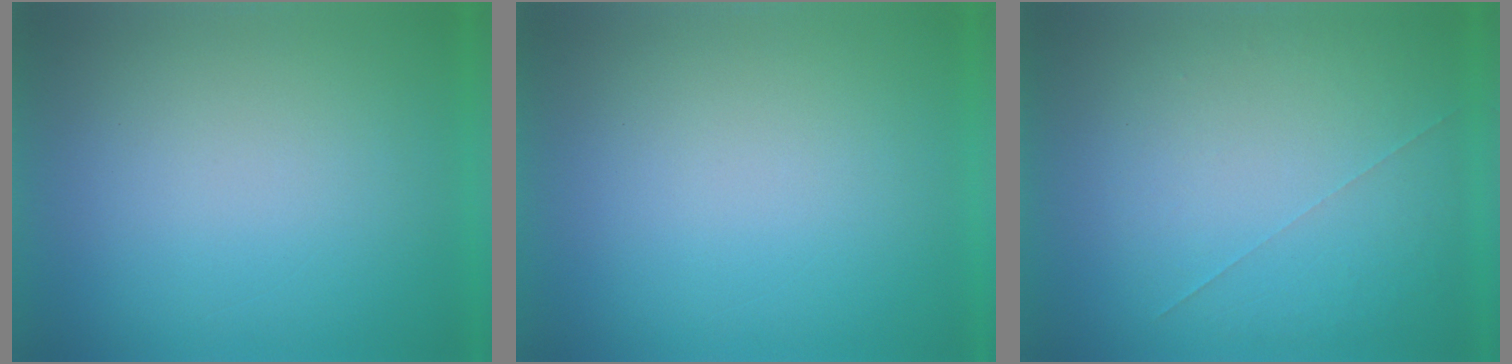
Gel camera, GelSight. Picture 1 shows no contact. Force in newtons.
{"total": 0.0}
{"total": 1.0}